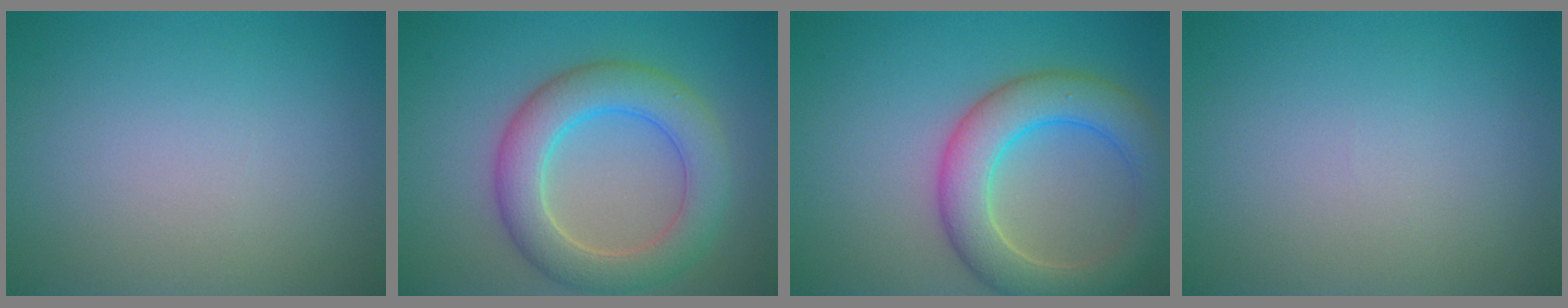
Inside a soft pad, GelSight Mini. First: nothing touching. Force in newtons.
{"total": 6.2, "press": 6.2, "slide": 0.3}
{"total": 6.7, "press": 6.7, "slide": 0.2}
{"total": 0.0}